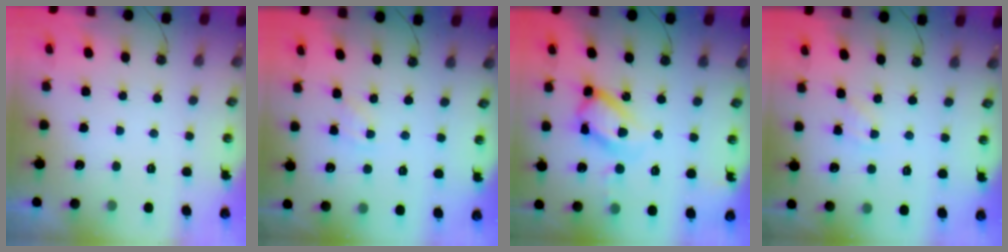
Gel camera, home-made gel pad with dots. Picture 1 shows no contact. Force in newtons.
{"total": 2.5, "press": 2.5, "slide": 0.5}
{"total": 14.5, "press": 14.4, "slide": 1.3}
{"total": 2.5, "press": 2.5, "slide": 0.5}